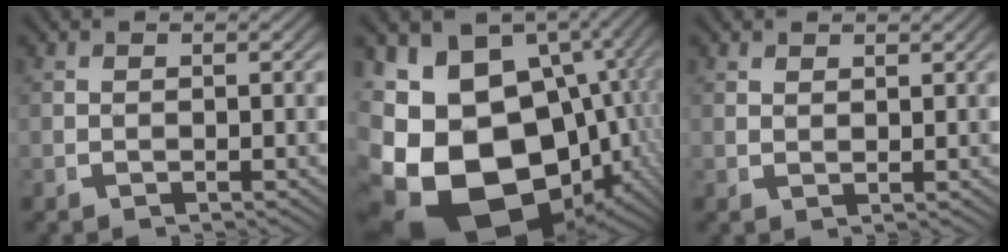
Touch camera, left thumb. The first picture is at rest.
{"total": 25.2, "force": [-3.9, 19.1, 15.9], "torque": [-0.323, -0.101, -0.033]}
{"total": 1.2, "force": [1.2, 0.0, 0.0], "torque": [0.001, -0.002, 0.028]}